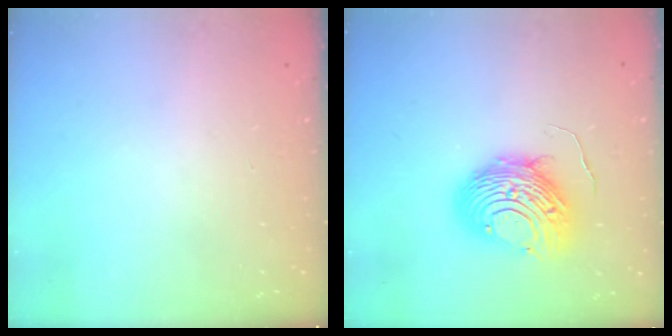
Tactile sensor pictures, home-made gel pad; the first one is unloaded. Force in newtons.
{"total": 11.6, "press": 11.5, "slide": 1.2}